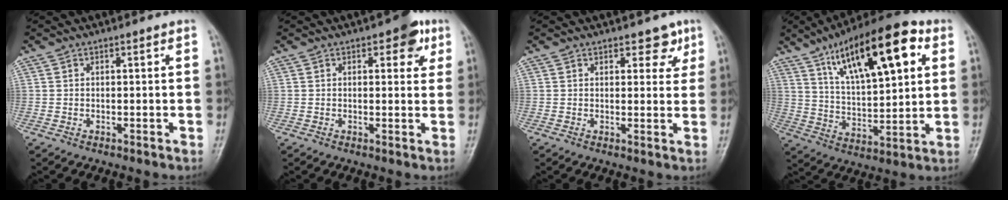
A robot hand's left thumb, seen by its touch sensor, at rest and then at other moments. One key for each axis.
{"total": 5.1, "fx": 2.3, "fy": 2.6, "fz": 3.7, "tx": -0.019, "ty": -0.004, "tz": 0.019}
{"total": 3.8, "fx": 2.4, "fy": 2.2, "fz": 1.9, "tx": 0.004, "ty": -0.011, "tz": 0.028}
{"total": 21.3, "fx": 9.4, "fy": 7.9, "fz": 17.4, "tx": -0.247, "ty": -0.015, "tz": 0.158}